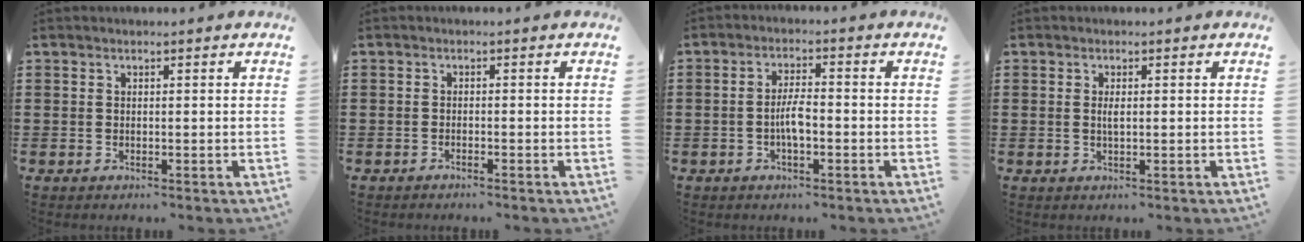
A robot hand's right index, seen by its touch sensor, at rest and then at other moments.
{"total": 0.9, "force": [-0.9, -0.1, 0.2], "torque": [-0.006, -0.003, -0.017]}
{"total": 3.9, "force": [-0.9, 1.1, 3.6], "torque": [-0.078, 0.001, -0.022]}
{"total": 1.4, "force": [0.2, 0.4, 1.3], "torque": [-0.025, 0.002, 0.002]}